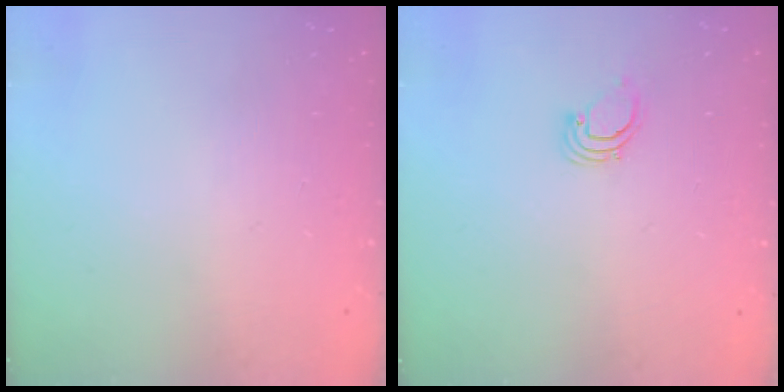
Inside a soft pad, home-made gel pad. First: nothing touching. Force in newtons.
{"total": 1.9, "press": 1.9, "slide": 0.1}